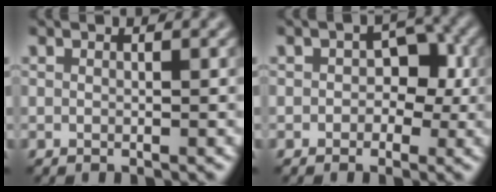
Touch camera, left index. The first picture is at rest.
{"total": 2.9, "force": [-0.3, 2.2, 1.9], "torque": [-0.015, 0.002, -0.010]}